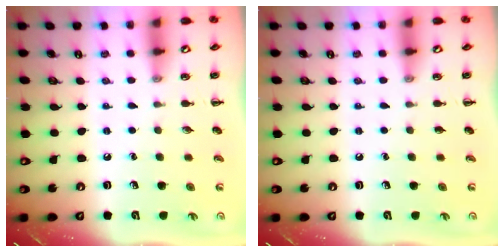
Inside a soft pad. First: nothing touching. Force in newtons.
{"total": 0.0}